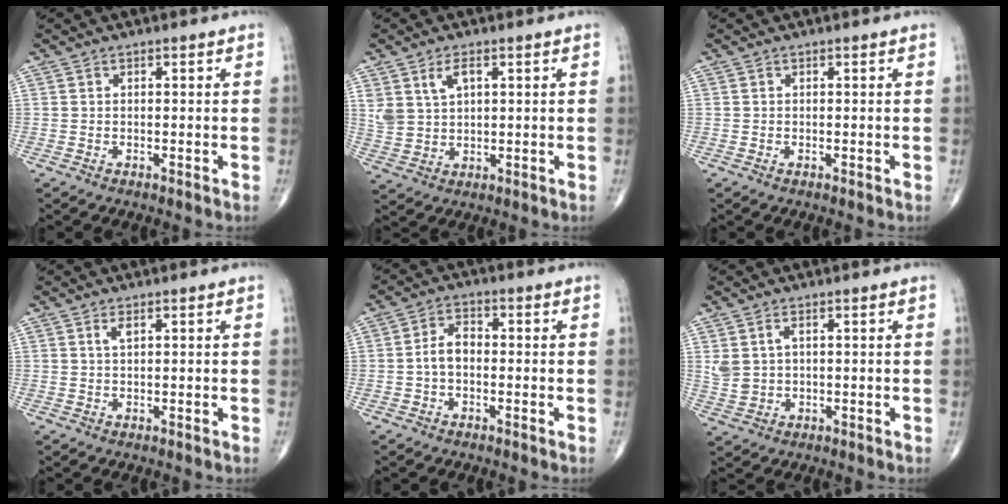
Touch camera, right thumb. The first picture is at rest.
{"total": 5.8, "force": [2.6, 3.3, 3.9], "torque": [-0.072, -0.010, 0.060]}
{"total": 0.0}
{"total": 1.5, "force": [0.7, 0.5, 1.2], "torque": [-0.024, 0.000, 0.015]}
{"total": 4.3, "force": [-0.7, 2.7, 3.3], "torque": [-0.054, 0.019, -0.020]}
{"total": 4.2, "force": [1.3, 2.6, 3.0], "torque": [-0.067, -0.002, 0.034]}